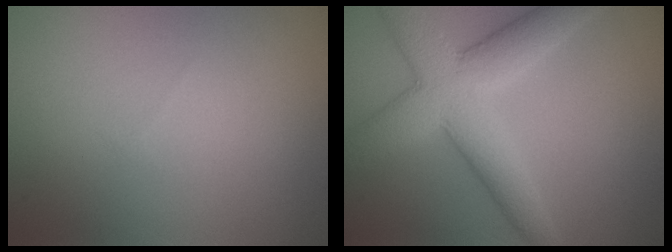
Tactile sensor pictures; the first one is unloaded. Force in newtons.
{"total": 7.0, "press": 7.0, "slide": 0.2}